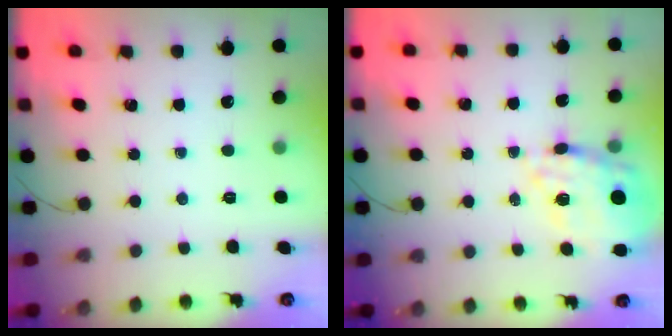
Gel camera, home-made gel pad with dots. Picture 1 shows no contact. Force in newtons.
{"total": 19.9, "press": 19.5, "slide": 4.1}